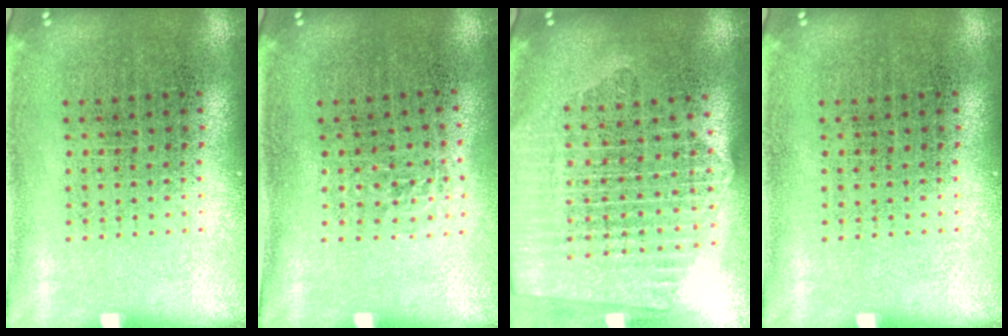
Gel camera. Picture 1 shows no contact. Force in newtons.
{"total": 0.6, "press": 0.5, "slide": 0.5}
{"total": 2.3, "press": 2.0, "slide": 1.2}
{"total": 0.0}